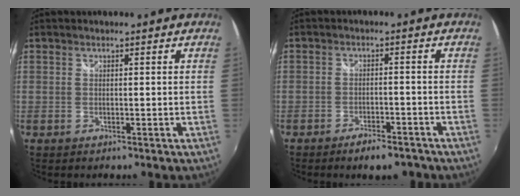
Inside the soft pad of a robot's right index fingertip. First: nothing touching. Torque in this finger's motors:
{"motor_torque": [0.24, -0.12, 0.02, -0.03]}